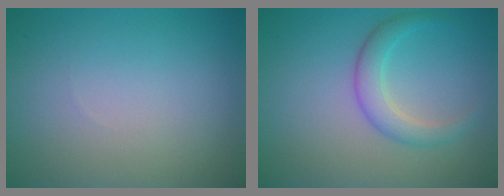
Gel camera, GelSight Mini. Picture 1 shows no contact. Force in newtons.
{"total": 2.6, "press": 2.6, "slide": 0.1}